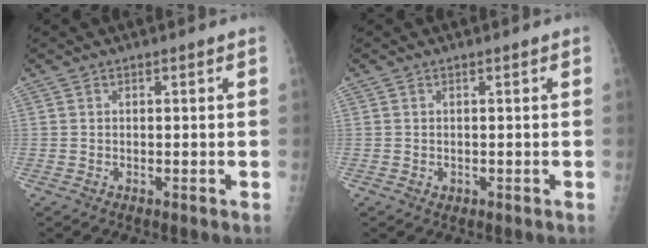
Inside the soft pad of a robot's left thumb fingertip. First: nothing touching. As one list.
[{"total": 0.8, "force": [0.0, 0.7, 0.4], "torque": [-0.001, 0.000, 0.003]}]